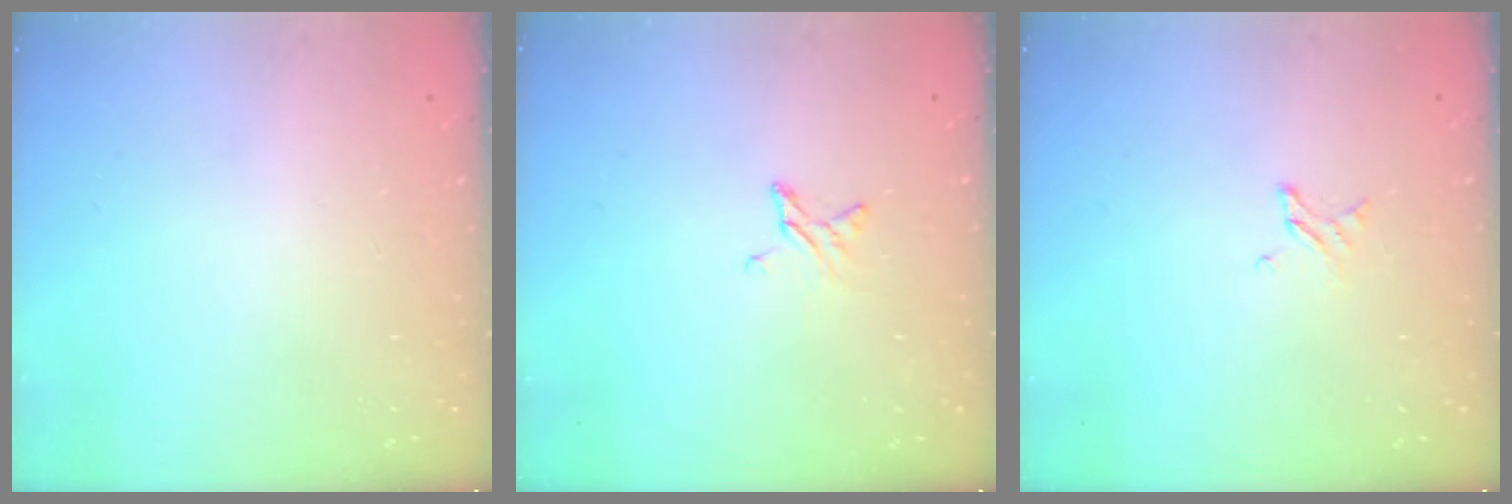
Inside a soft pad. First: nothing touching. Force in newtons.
{"total": 2.9, "press": 2.9, "slide": 0.3}
{"total": 1.6, "press": 1.6, "slide": 0.2}